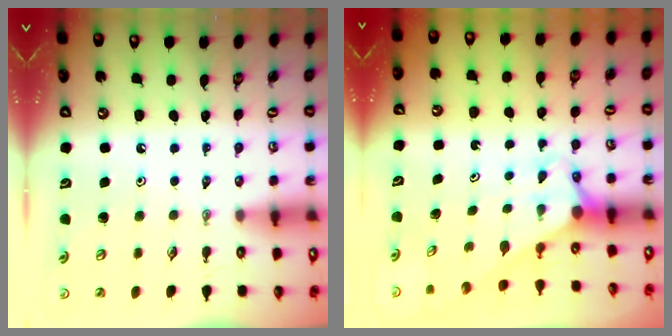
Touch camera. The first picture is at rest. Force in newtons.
{"total": 3.0, "press": 3.0, "slide": 0.0}